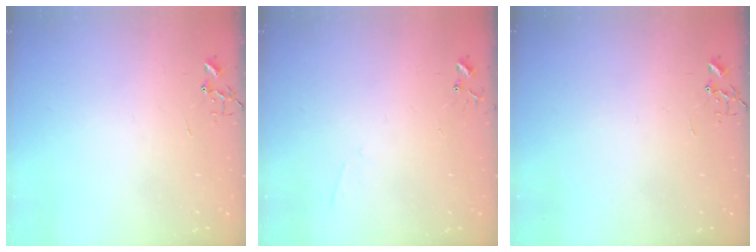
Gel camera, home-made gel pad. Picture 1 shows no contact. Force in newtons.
{"total": 3.8, "press": 3.7, "slide": 0.6}
{"total": 0.0}